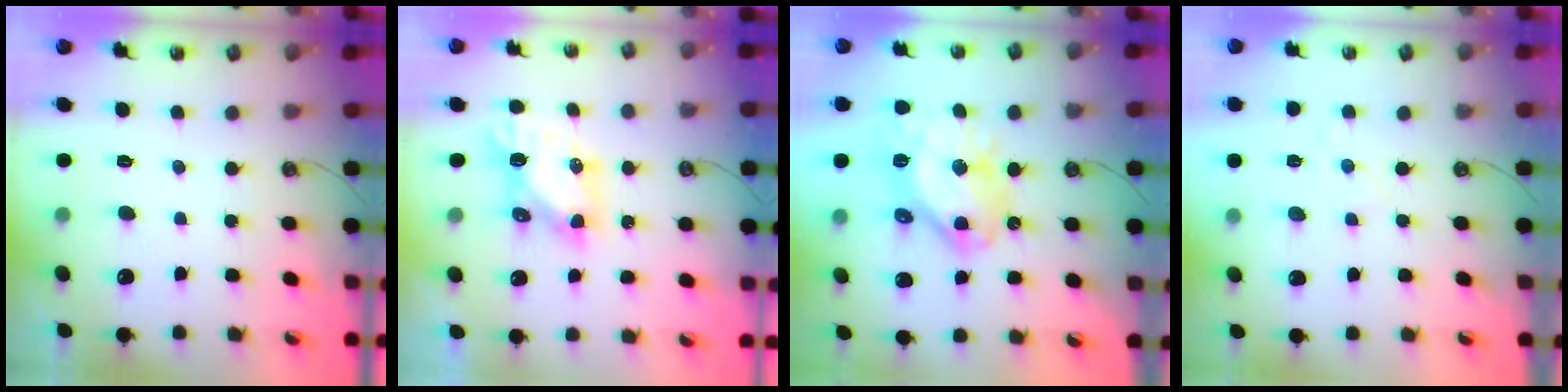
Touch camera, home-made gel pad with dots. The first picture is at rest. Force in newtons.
{"total": 6.9, "press": 6.9, "slide": 0.6}
{"total": 16.6, "press": 16.5, "slide": 2.0}
{"total": 2.8, "press": 2.8, "slide": 0.3}